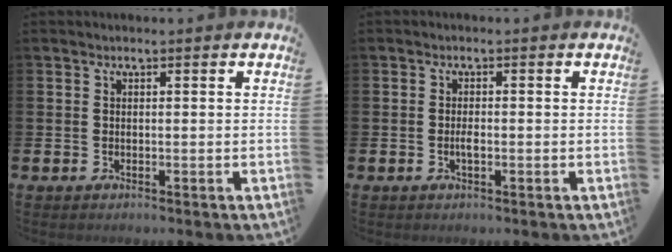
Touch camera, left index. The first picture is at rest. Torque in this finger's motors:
{"motor_torque": [0.42, 0.36, 0.02, 0.01]}